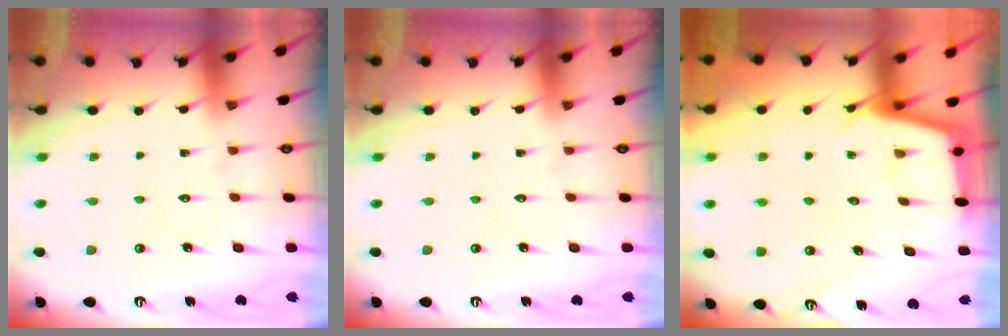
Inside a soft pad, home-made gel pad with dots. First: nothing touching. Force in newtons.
{"total": 0.0}
{"total": 2.7, "press": 2.7, "slide": 0.3}